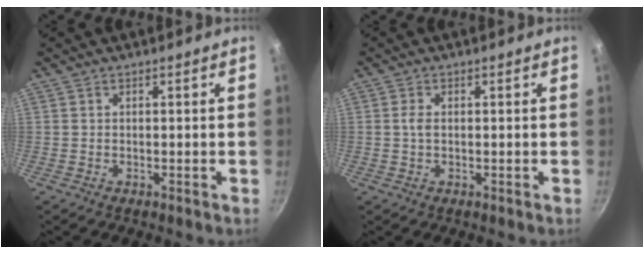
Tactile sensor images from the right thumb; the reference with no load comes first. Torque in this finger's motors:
{"motor_torque": [0.20, 0.66, 0.69, 0.10, 0.05]}